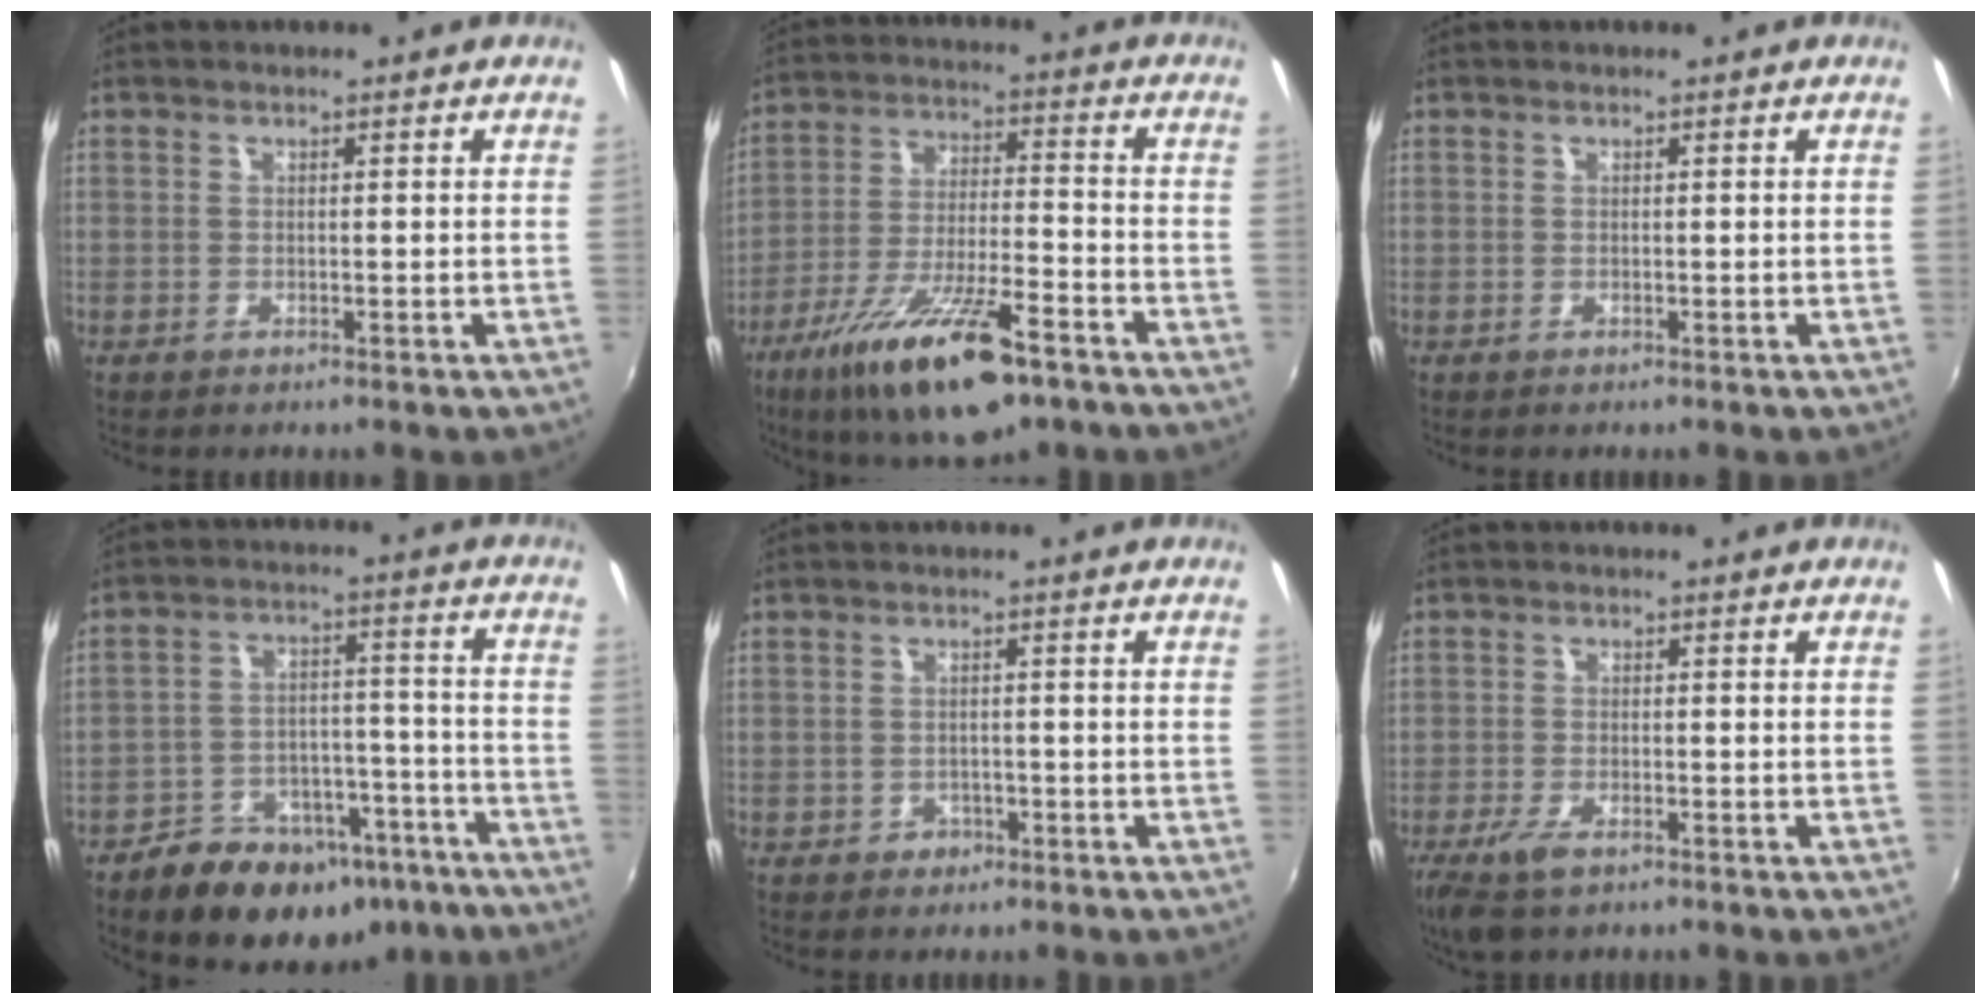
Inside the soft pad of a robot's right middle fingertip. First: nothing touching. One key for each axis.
{"total": 17.8, "fx": -11.3, "fy": 4.7, "fz": 12.9, "tx": -0.246, "ty": -0.041, "tz": -0.195}
{"total": 0.0}
{"total": 18.7, "fx": -13.2, "fy": 10.3, "fz": 8.4, "tx": -0.156, "ty": 0.026, "tz": -0.166}
{"total": 2.2, "fx": -1.2, "fy": 1.9, "fz": 0.3, "tx": -0.008, "ty": 0.000, "tz": -0.016}
{"total": 6.0, "fx": -4.0, "fy": 2.2, "fz": 3.8, "tx": -0.097, "ty": -0.021, "tz": -0.075}